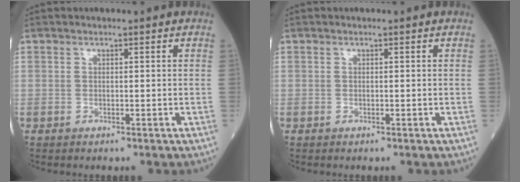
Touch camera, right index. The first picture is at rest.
{"total": 0.0}